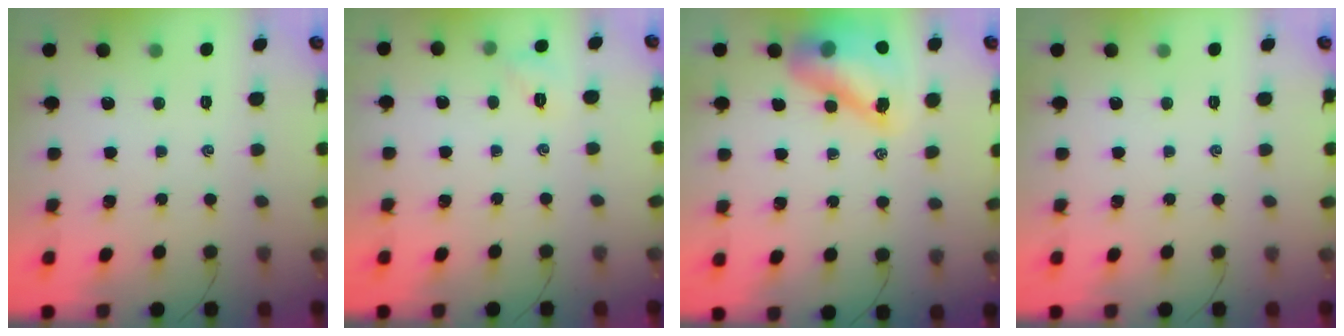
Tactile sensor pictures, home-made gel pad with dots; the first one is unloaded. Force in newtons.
{"total": 2.9, "press": 2.8, "slide": 0.5}
{"total": 14.0, "press": 13.4, "slide": 3.9}
{"total": 0.0}